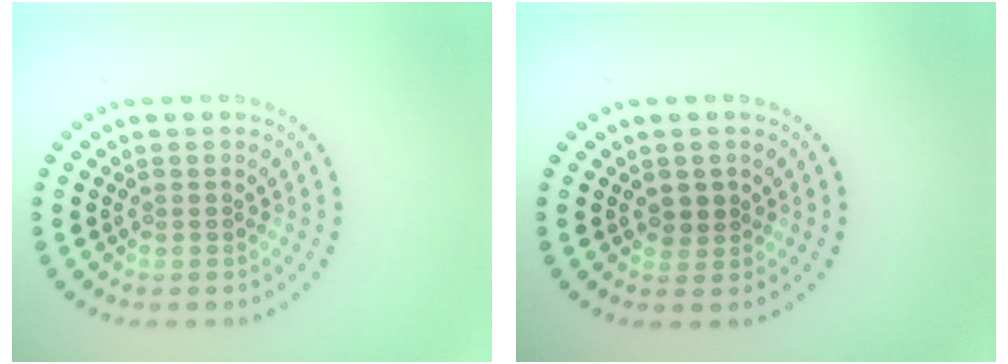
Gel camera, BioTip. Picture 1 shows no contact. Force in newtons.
{"total": 1.3, "press": 1.1, "slide": 0.6}